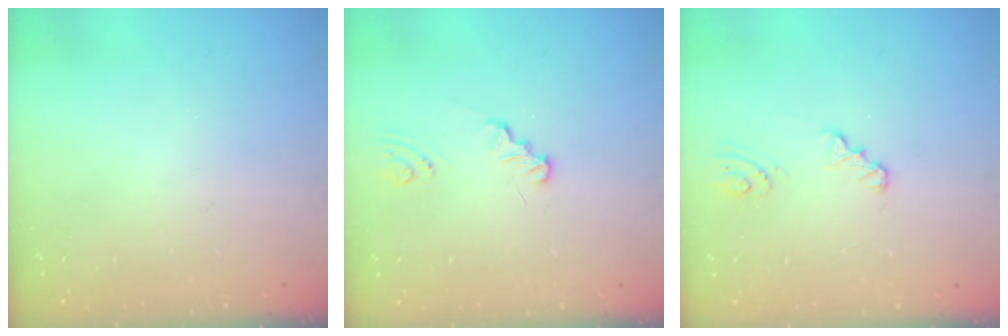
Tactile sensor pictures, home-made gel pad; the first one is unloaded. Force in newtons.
{"total": 1.3, "press": 1.3, "slide": 0.1}
{"total": 2.6, "press": 2.6, "slide": 0.3}